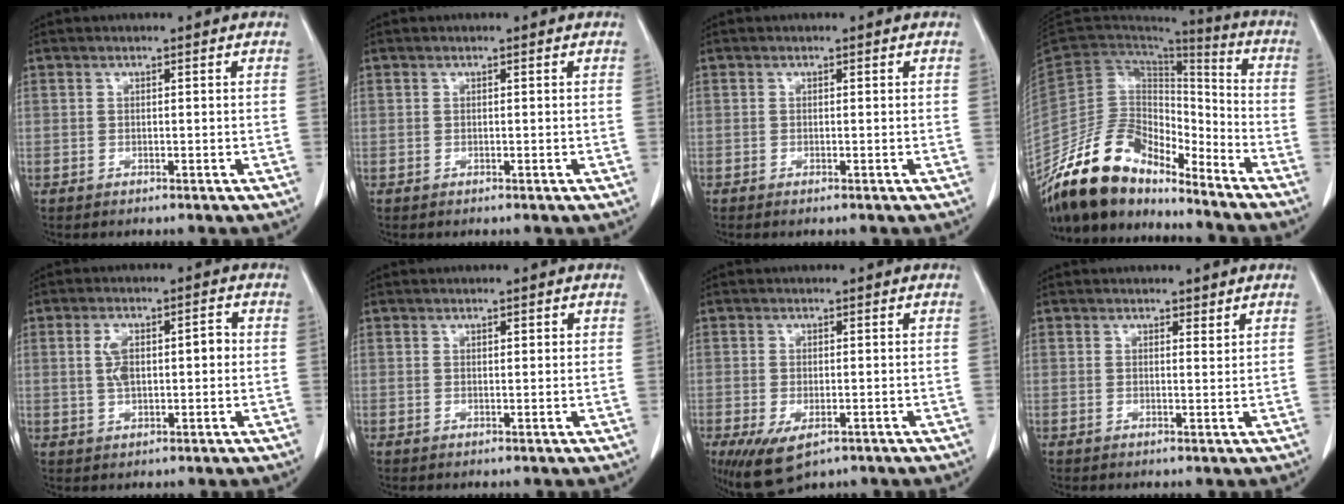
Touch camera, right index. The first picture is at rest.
{"total": 0.0}
{"total": 0.0}
{"total": 18.2, "force": [-14.9, 7.8, 6.8], "torque": [-0.122, 0.040, -0.273]}
{"total": 6.1, "force": [0.5, 2.8, 5.4], "torque": [-0.100, 0.020, 0.009]}
{"total": 1.1, "force": [0.6, 0.5, 0.7], "torque": [-0.008, 0.001, 0.007]}
{"total": 6.5, "force": [-3.4, 3.0, 4.7], "torque": [-0.079, -0.016, -0.050]}
{"total": 1.3, "force": [1.1, 0.5, 0.3], "torque": [-0.001, -0.006, 0.014]}